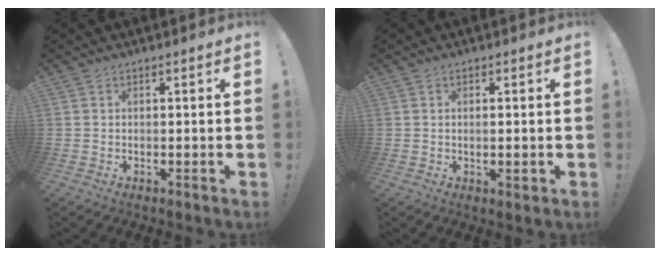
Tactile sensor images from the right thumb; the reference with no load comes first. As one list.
[{"total": 1.9, "force": [-0.1, 0.3, 1.8], "torque": [-0.019, -0.007, -0.003]}]